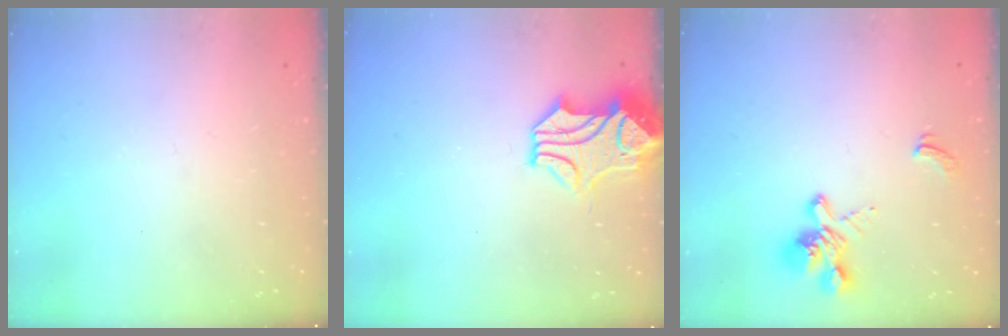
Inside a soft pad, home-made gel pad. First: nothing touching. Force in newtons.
{"total": 1.0, "press": 0.2, "slide": 1.0}
{"total": 2.8, "press": 2.5, "slide": 1.1}